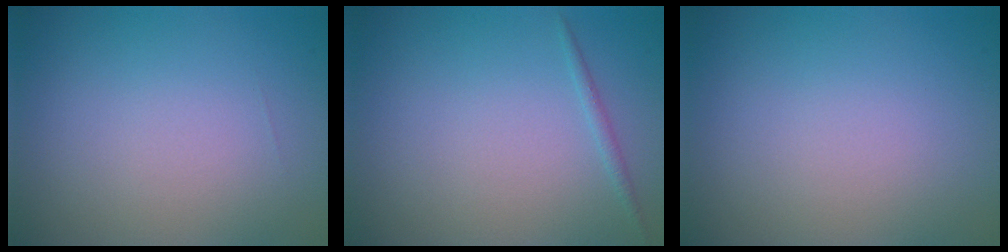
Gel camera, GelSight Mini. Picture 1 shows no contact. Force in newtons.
{"total": 0.7, "press": 0.7, "slide": 0.0}
{"total": 0.0}